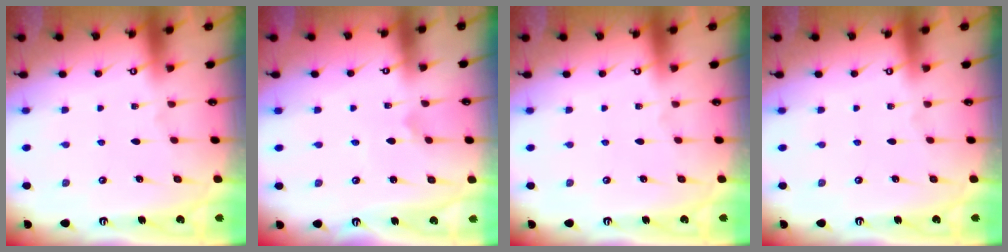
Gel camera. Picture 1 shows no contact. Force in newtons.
{"total": 0.8, "press": 0.8, "slide": 0.0}
{"total": 0.0}
{"total": 0.0}